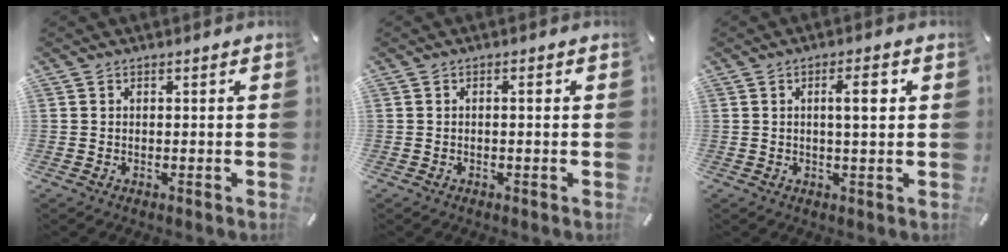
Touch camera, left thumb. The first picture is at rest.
{"total": 1.3, "force": [-0.1, 0.3, 1.3], "torque": [-0.024, 0.003, -0.003]}
{"total": 6.2, "force": [1.3, 1.5, 5.9], "torque": [-0.100, 0.001, 0.015]}